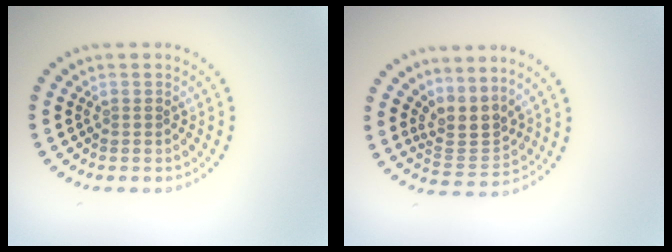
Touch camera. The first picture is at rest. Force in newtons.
{"total": 3.0, "press": 2.2, "slide": 2.0}